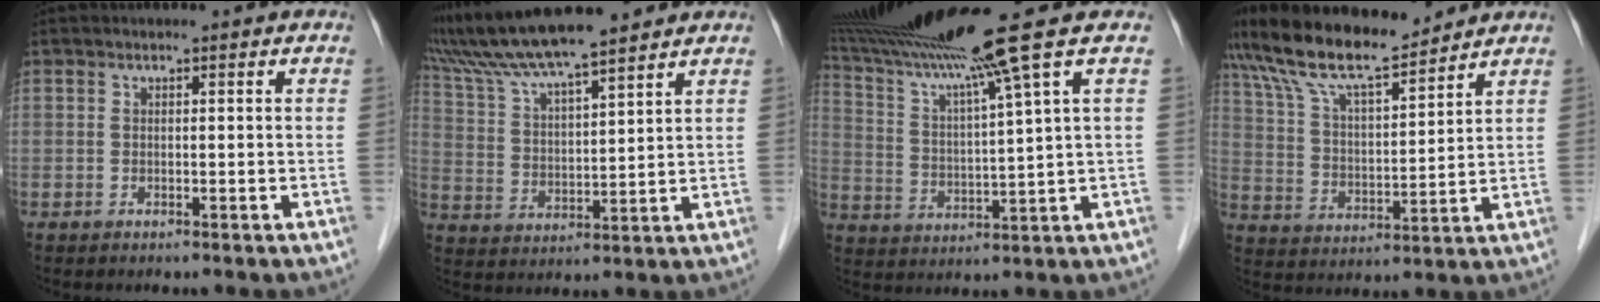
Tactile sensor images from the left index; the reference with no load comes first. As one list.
[{"total": 14.8, "force": [12.9, 0.6, 7.2], "torque": [-0.139, 0.028, 0.234]}, {"total": 14.9, "force": [11.6, -3.6, 8.6], "torque": [-0.150, -0.018, 0.194]}, {"total": 12.0, "force": [10.9, 1.5, 4.8], "torque": [-0.103, 0.010, 0.207]}]